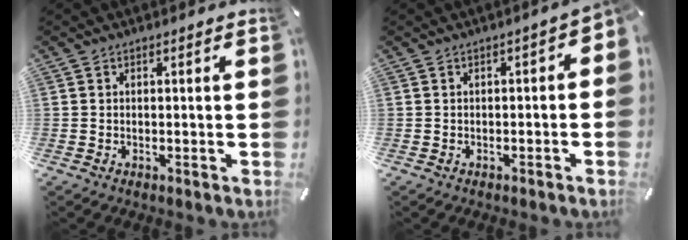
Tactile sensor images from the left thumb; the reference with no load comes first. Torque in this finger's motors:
{"motor_torque": [1.19, 1.26, 0.68, 0.32, 0.05]}